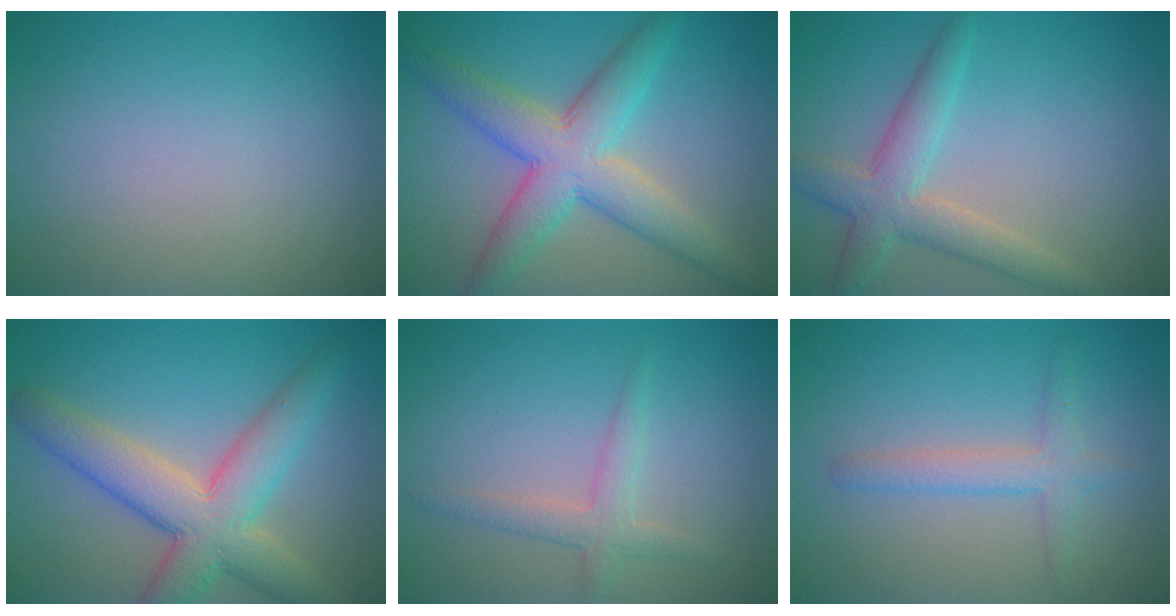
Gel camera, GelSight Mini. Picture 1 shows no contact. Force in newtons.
{"total": 6.8, "press": 6.8, "slide": 0.2}
{"total": 4.3, "press": 4.3, "slide": 0.2}
{"total": 7.5, "press": 7.5, "slide": 0.6}
{"total": 2.2, "press": 2.2, "slide": 0.0}
{"total": 2.4, "press": 2.4, "slide": 0.1}